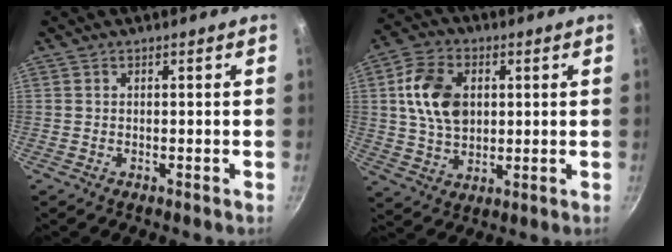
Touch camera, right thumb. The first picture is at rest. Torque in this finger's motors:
{"motor_torque": [0.65, 2.38, 1.16, 0.25, 0.13]}